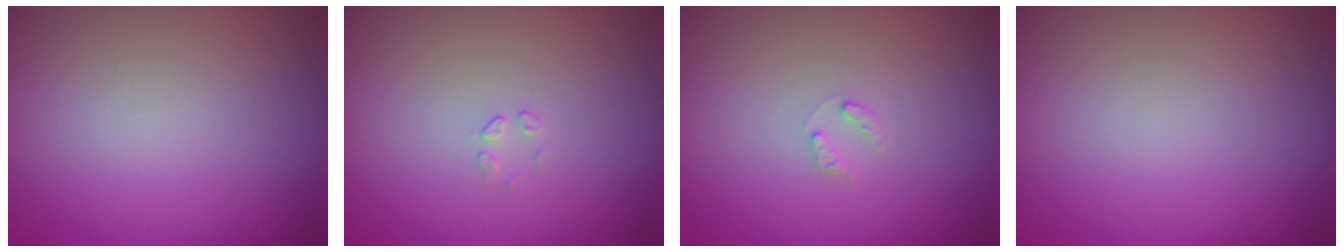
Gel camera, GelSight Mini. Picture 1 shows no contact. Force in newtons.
{"total": 0.5, "press": 0.2, "slide": 0.5}
{"total": 0.9, "press": 0.9, "slide": 0.2}
{"total": 0.0}